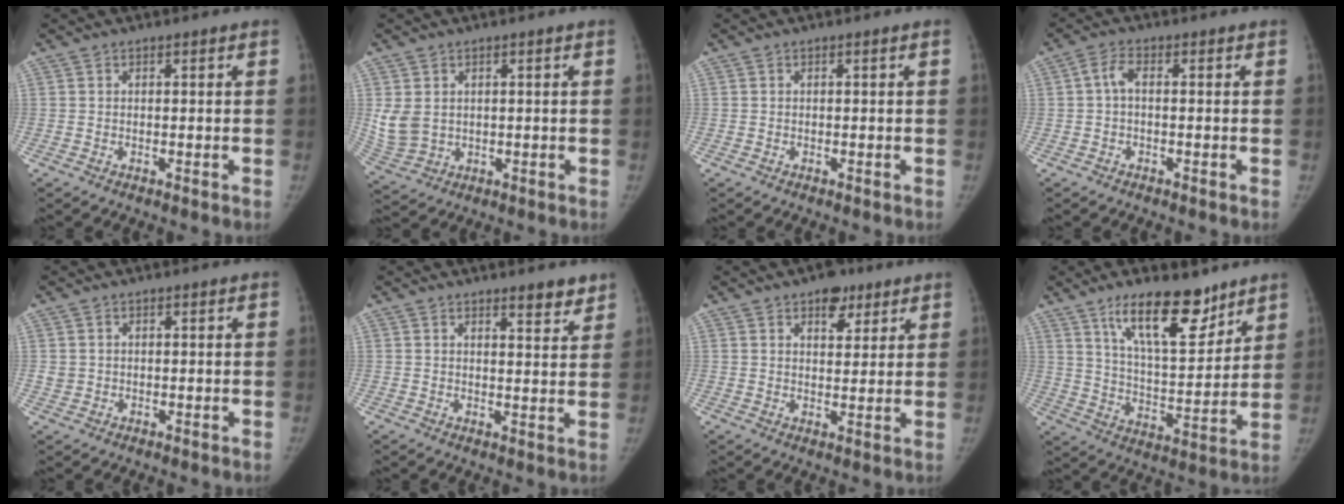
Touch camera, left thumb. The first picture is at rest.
{"total": 6.2, "force": [0.9, 4.9, 3.6], "torque": [-0.072, -0.008, 0.034]}
{"total": 0.0}
{"total": 2.8, "force": [-0.2, 1.3, 2.5], "torque": [-0.047, 0.009, -0.011]}
{"total": 1.6, "force": [0.1, 1.5, 0.4], "torque": [0.000, 0.002, 0.005]}
{"total": 4.0, "force": [3.2, 1.1, 2.1], "torque": [-0.013, -0.024, 0.043]}
{"total": 6.0, "force": [3.6, 3.4, 3.3], "torque": [-0.016, -0.016, 0.051]}
{"total": 15.8, "force": [10.6, 5.8, 10.3], "torque": [-0.131, -0.069, 0.185]}